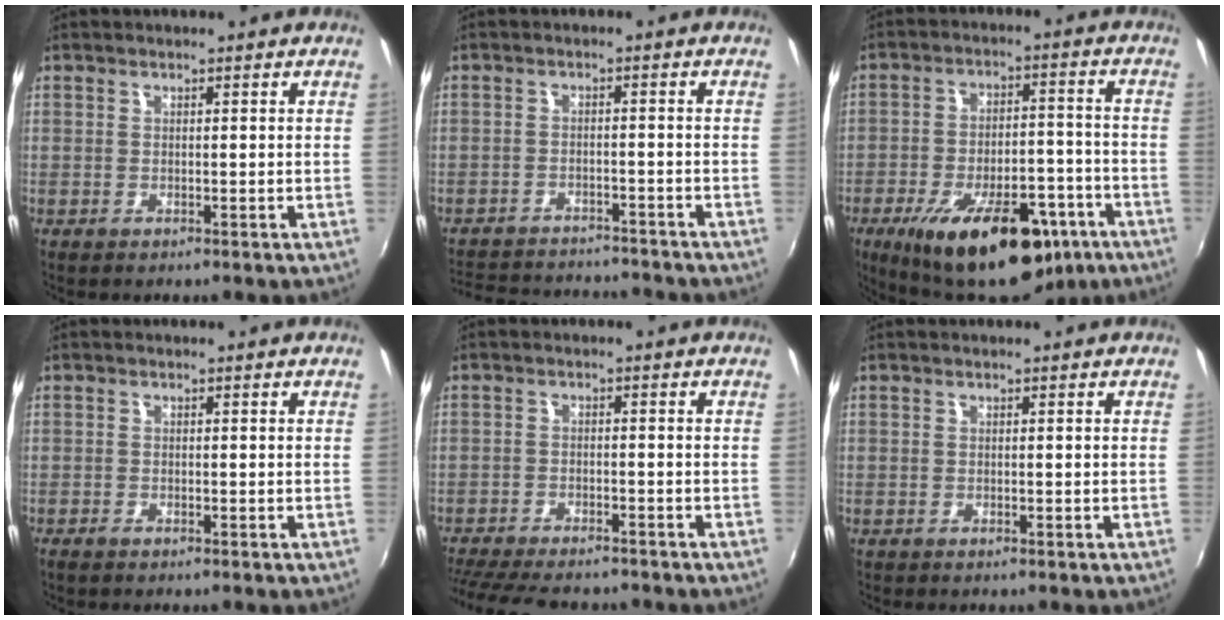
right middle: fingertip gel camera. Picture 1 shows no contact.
{"total": 15.4, "force": [-13.7, 4.2, 5.5], "torque": [-0.126, 0.000, -0.192]}
{"total": 21.7, "force": [-13.4, 9.0, 14.6], "torque": [-0.248, -0.021, -0.184]}
{"total": 1.3, "force": [-1.1, 0.3, 0.5], "torque": [-0.013, -0.005, -0.023]}
{"total": 14.1, "force": [-12.1, 3.8, 6.1], "torque": [-0.141, -0.026, -0.190]}
{"total": 0.0}